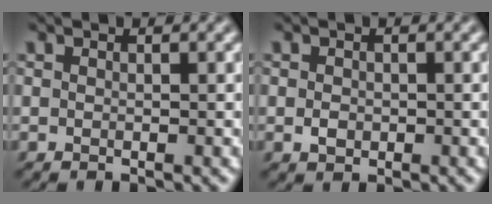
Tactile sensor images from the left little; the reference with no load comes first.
{"total": 1.2, "force": [-0.3, 0.9, 0.7], "torque": [-0.013, -0.002, -0.006]}